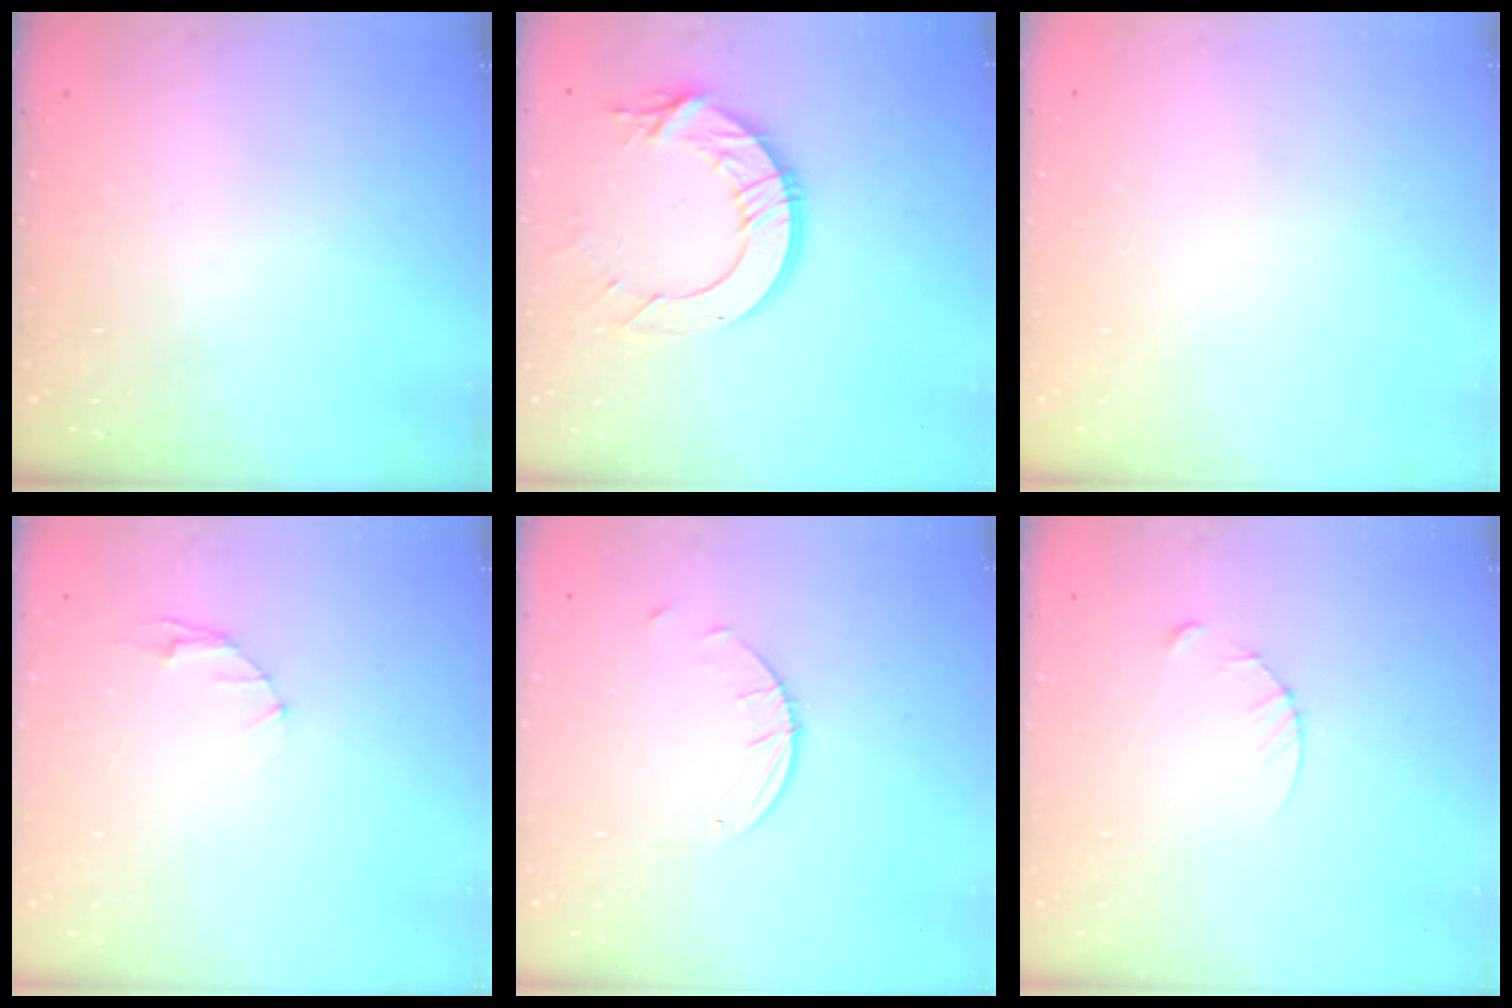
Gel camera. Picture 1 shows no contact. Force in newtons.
{"total": 12.6, "press": 12.6, "slide": 1.1}
{"total": 0.0}
{"total": 3.1, "press": 3.1, "slide": 0.4}
{"total": 3.8, "press": 3.8, "slide": 0.3}
{"total": 3.3, "press": 3.3, "slide": 0.4}